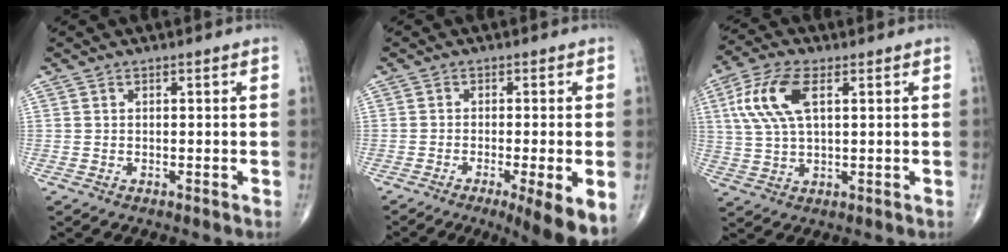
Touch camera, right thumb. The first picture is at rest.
{"total": 9.0, "force": [-4.4, 0.8, 7.8], "torque": [-0.113, -0.014, -0.068]}
{"total": 10.6, "force": [3.2, 4.9, 8.9], "torque": [-0.199, 0.008, 0.063]}